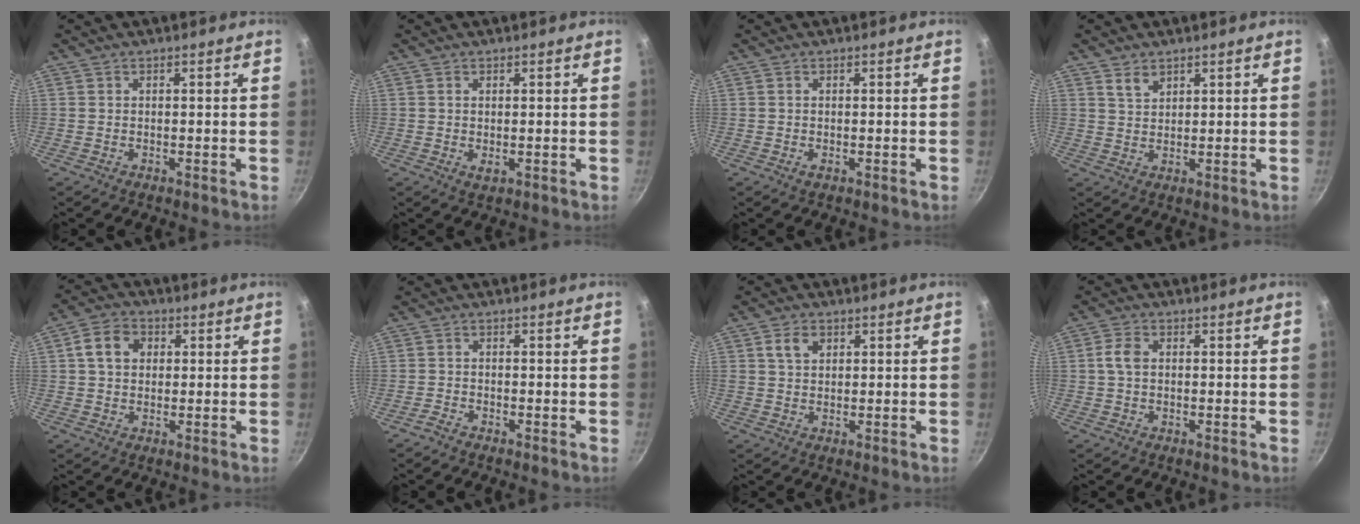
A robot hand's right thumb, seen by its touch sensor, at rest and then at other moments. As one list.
[{"total": 1.3, "force": [0.2, 0.6, 1.1], "torque": [-0.019, -0.006, 0.004]}, {"total": 0.0}, {"total": 3.1, "force": [2.0, 1.7, 1.6], "torque": [-0.024, -0.010, 0.039]}, {"total": 6.8, "force": [1.5, 5.4, 3.9], "torque": [-0.052, 0.011, 0.017]}, {"total": 1.1, "force": [-1.1, 0.2, 0.2], "torque": [-0.022, 0.008, -0.026]}, {"total": 3.9, "force": [1.5, 2.7, 2.4], "torque": [-0.033, 0.001, 0.025]}, {"total": 3.4, "force": [0.2, 2.3, 2.5], "torque": [-0.052, 0.010, 0.000]}]